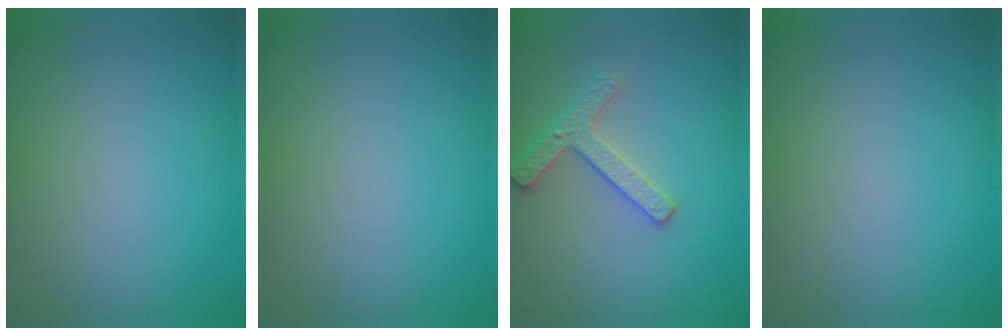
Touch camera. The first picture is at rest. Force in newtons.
{"total": 0.0}
{"total": 2.6, "press": 2.6, "slide": 0.3}
{"total": 0.0}